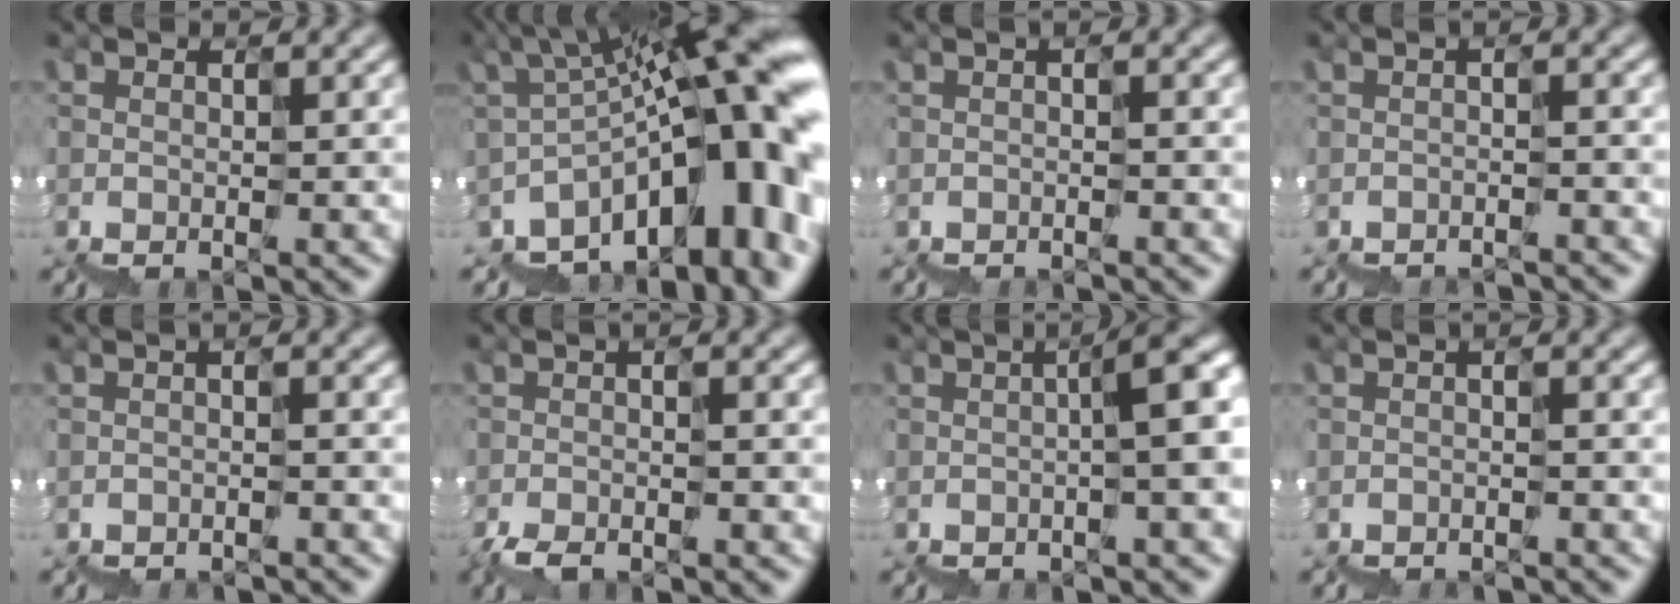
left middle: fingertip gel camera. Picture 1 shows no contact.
{"total": 16.4, "force": [-2.6, 6.3, 14.9], "torque": [-0.193, 0.019, -0.026]}
{"total": 1.4, "force": [-1.4, 0.0, 0.0], "torque": [0.007, -0.001, -0.014]}
{"total": 3.8, "force": [-3.8, 0.5, 0.4], "torque": [0.002, 0.012, -0.042]}
{"total": 2.2, "force": [-2.2, 0.3, 0.4], "torque": [0.010, 0.005, -0.019]}
{"total": 1.4, "force": [-1.4, -0.1, 0.1], "torque": [-0.008, 0.003, -0.027]}
{"total": 5.4, "force": [0.2, 1.3, 5.3], "torque": [-0.047, 0.015, -0.005]}
{"total": 2.1, "force": [-2.0, 0.2, 0.2], "torque": [0.010, 0.003, -0.019]}